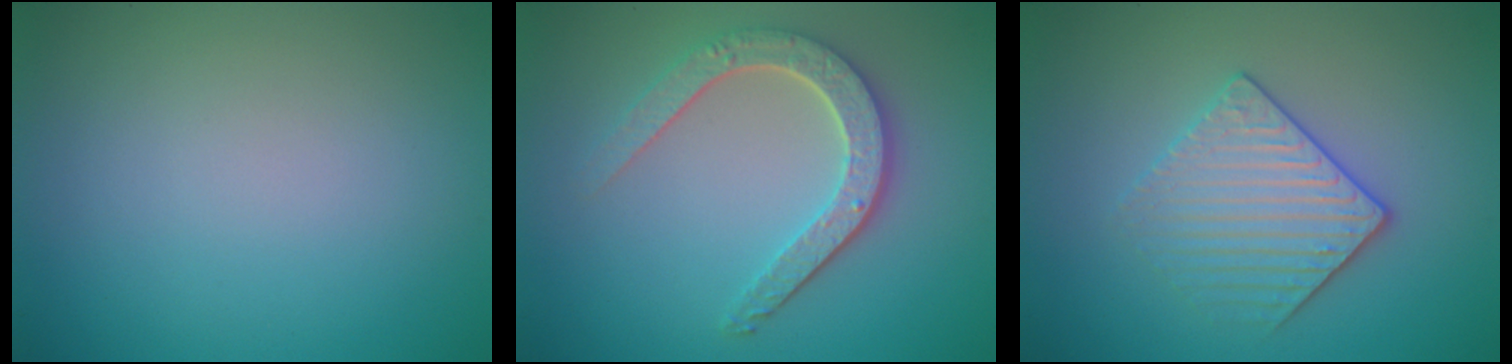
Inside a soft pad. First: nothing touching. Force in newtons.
{"total": 4.2, "press": 3.5, "slide": 2.3}
{"total": 3.4, "press": 3.2, "slide": 1.0}